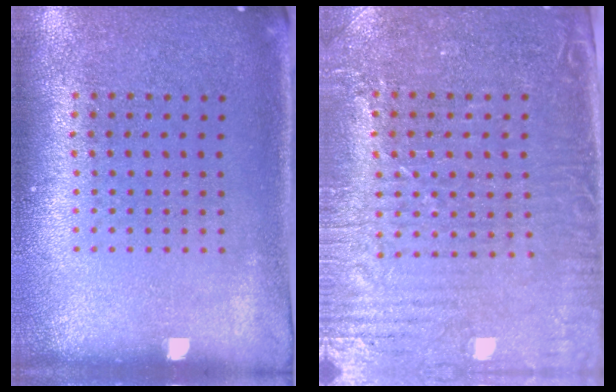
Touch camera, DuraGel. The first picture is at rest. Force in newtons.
{"total": 3.8, "press": 3.4, "slide": 1.9}